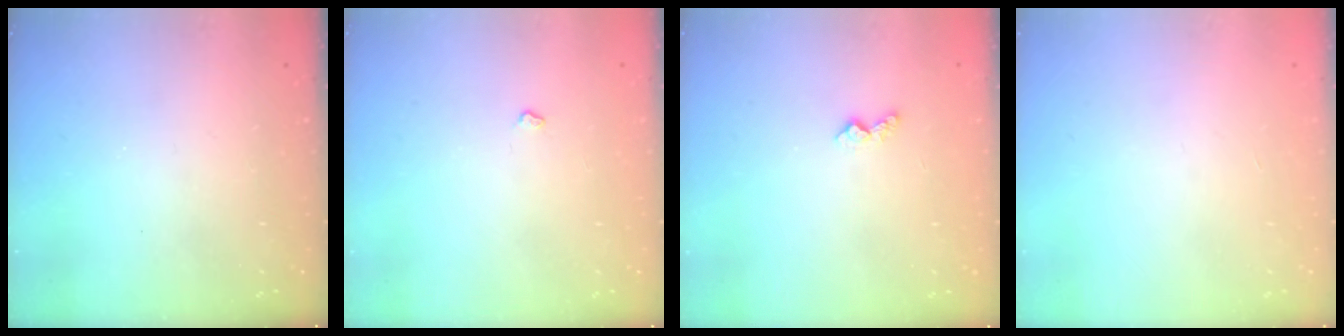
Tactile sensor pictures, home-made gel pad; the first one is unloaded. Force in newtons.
{"total": 2.9, "press": 2.9, "slide": 0.5}
{"total": 4.2, "press": 4.1, "slide": 0.6}
{"total": 0.0}